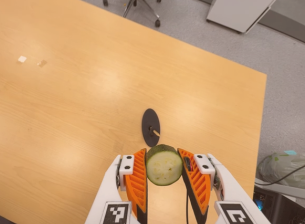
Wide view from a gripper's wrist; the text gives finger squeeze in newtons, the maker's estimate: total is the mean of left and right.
{"total": 12.2, "left": 11.4, "right": 13.0}